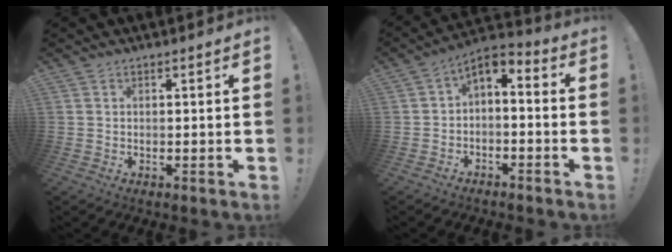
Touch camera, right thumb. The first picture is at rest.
{"total": 3.8, "force": [-1.9, 2.1, 2.6], "torque": [-0.042, 0.012, -0.032]}